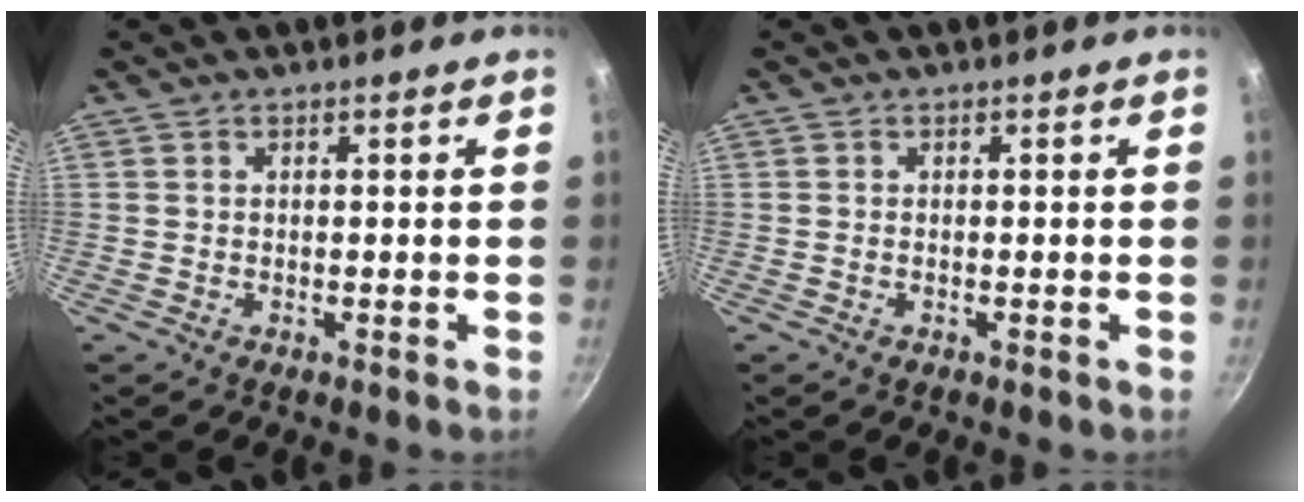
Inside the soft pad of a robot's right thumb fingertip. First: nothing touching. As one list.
[{"total": 0.0}]